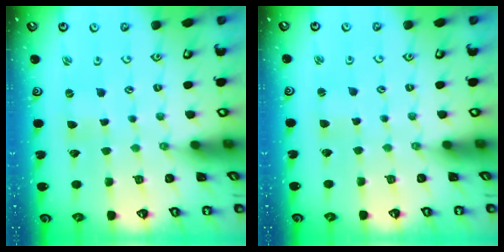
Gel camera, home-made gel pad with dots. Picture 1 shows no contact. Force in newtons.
{"total": 2.1, "press": 2.1, "slide": 0.3}